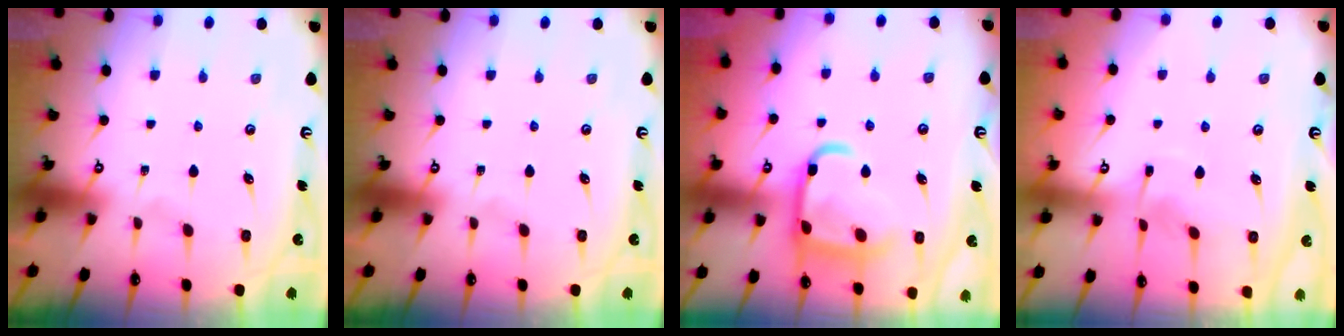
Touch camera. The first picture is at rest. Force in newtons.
{"total": 0.0}
{"total": 14.7, "press": 14.6, "slide": 1.5}
{"total": 2.9, "press": 2.9, "slide": 0.4}